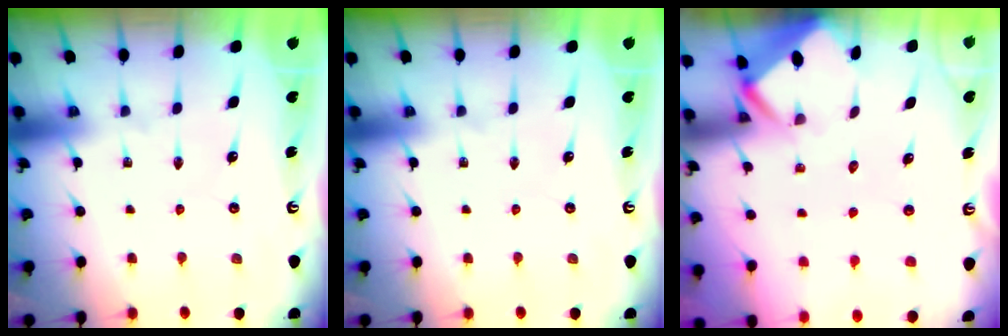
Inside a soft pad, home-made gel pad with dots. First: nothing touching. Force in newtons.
{"total": 0.0}
{"total": 2.3, "press": 2.3, "slide": 0.2}